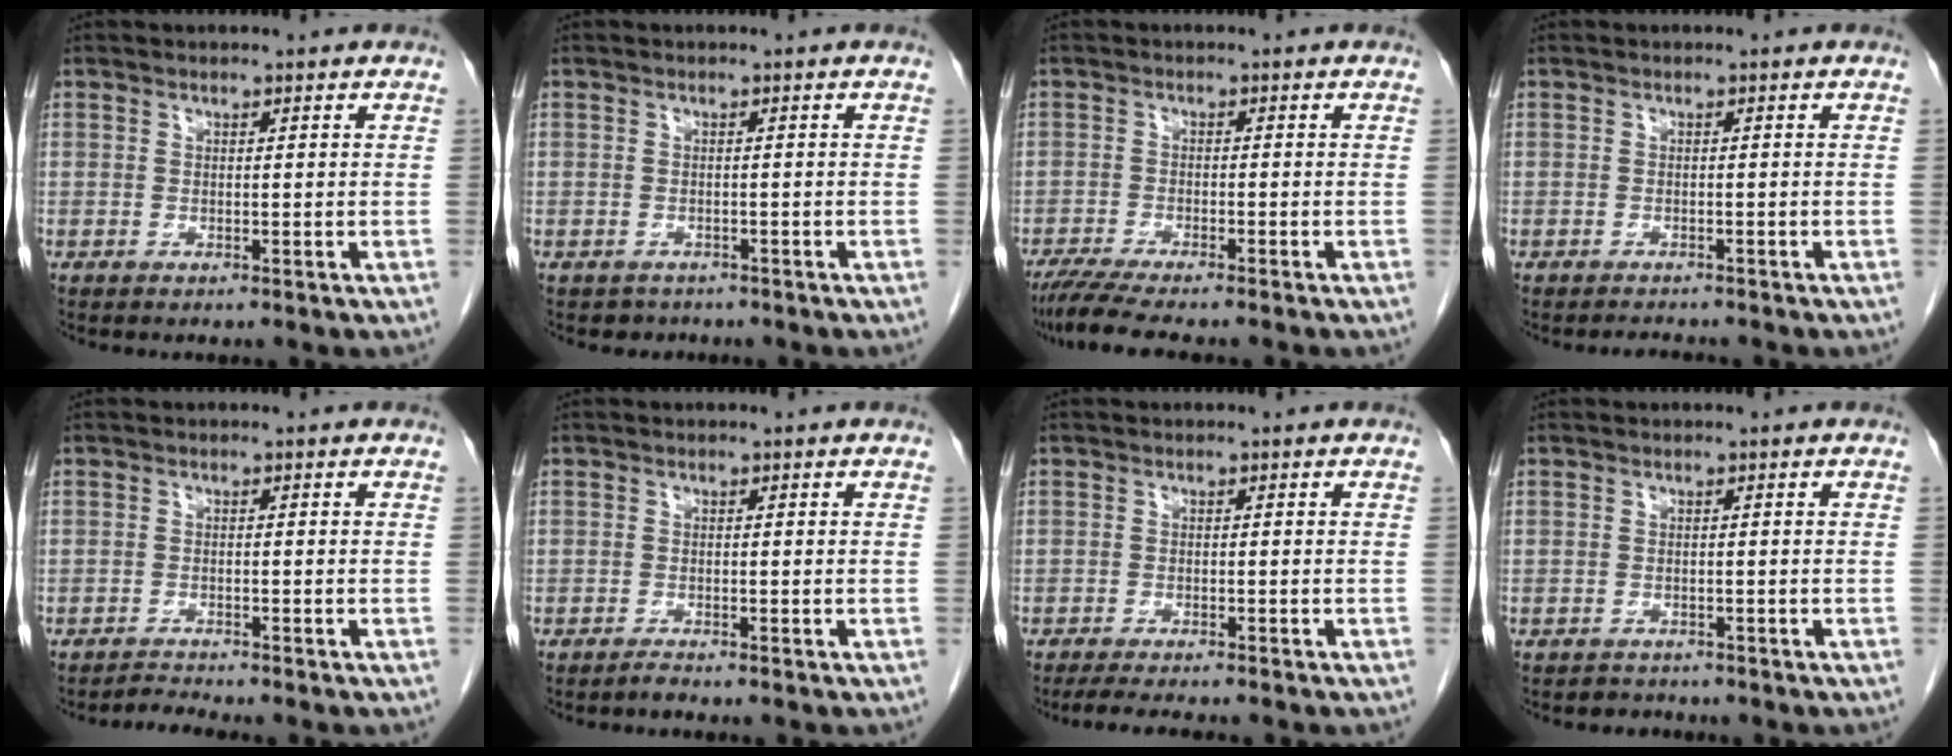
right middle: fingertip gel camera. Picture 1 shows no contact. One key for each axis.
{"total": 1.8, "fx": -1.4, "fy": 1.0, "fz": -0.3, "tx": -0.010, "ty": 0.000, "tz": -0.023}
{"total": 7.2, "fx": -6.0, "fy": 0.2, "fz": 3.9, "tx": -0.062, "ty": -0.019, "tz": -0.099}
{"total": 1.4, "fx": -1.4, "fy": 0.1, "fz": 0.2, "tx": -0.009, "ty": -0.009, "tz": -0.017}
{"total": 1.8, "fx": -1.6, "fy": -0.7, "fz": -0.3, "tx": -0.001, "ty": -0.014, "tz": -0.027}
{"total": 0.7, "fx": -0.7, "fy": -0.1, "fz": 0.2, "tx": -0.006, "ty": -0.001, "tz": -0.011}
{"total": 5.7, "fx": -4.9, "fy": 0.6, "fz": 2.9, "tx": -0.041, "ty": -0.012, "tz": -0.072}
{"total": 1.6, "fx": -1.5, "fy": 0.6, "fz": -0.3, "tx": -0.004, "ty": -0.004, "tz": -0.023}